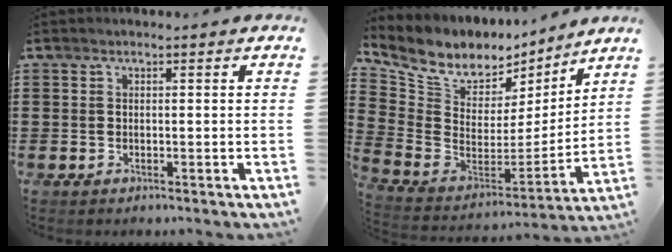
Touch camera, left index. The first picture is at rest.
{"total": 7.5, "force": [5.7, 4.3, 2.2], "torque": [-0.085, -0.044, 0.102]}